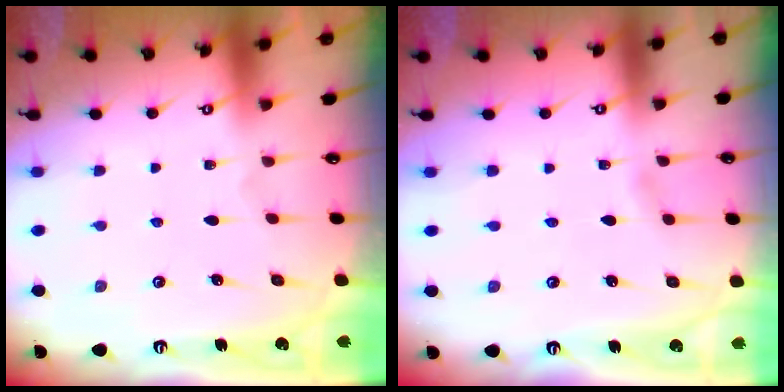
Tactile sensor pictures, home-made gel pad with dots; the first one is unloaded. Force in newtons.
{"total": 1.3, "press": 1.3, "slide": 0.2}